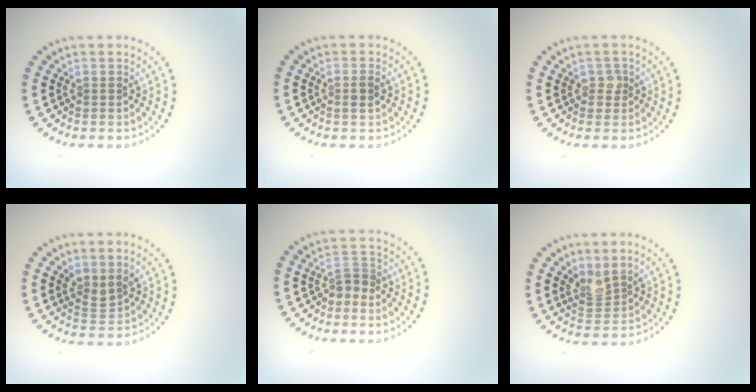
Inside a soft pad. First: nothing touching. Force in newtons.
{"total": 1.3, "press": 1.2, "slide": 0.4}
{"total": 1.2, "press": 1.1, "slide": 0.4}
{"total": 1.9, "press": 1.5, "slide": 1.2}
{"total": 1.6, "press": 1.3, "slide": 0.9}
{"total": 2.1, "press": 1.5, "slide": 1.4}